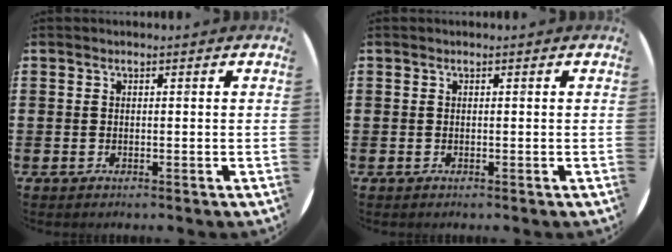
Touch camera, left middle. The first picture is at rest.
{"total": 0.0}